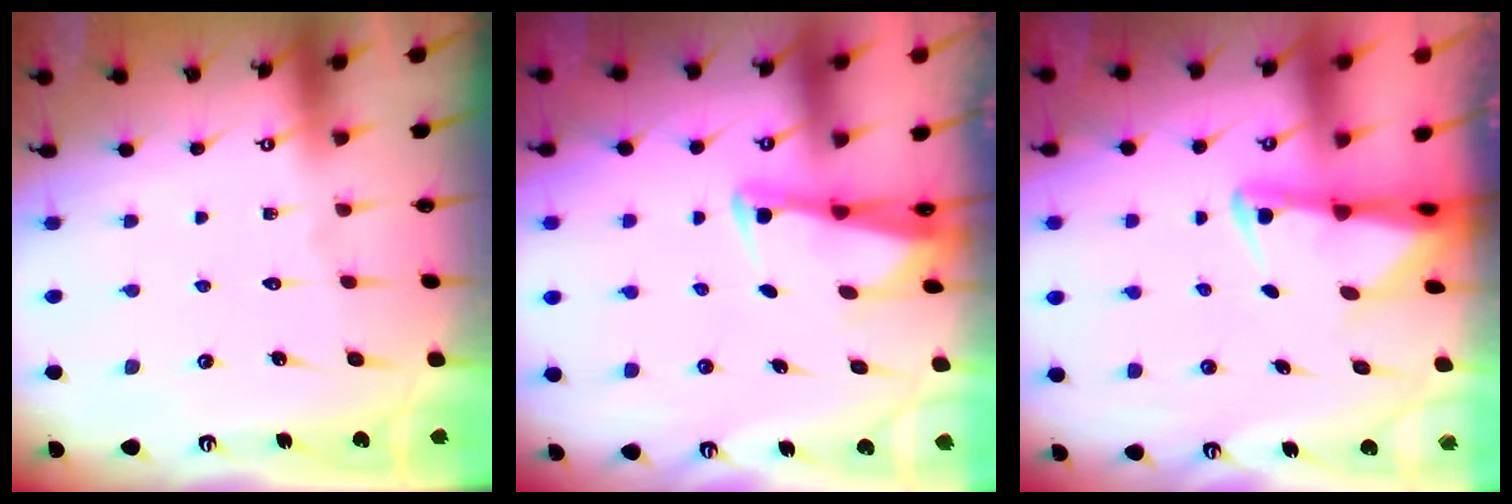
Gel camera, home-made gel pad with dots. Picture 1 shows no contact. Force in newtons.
{"total": 2.4, "press": 2.4, "slide": 0.5}
{"total": 2.6, "press": 2.5, "slide": 0.5}